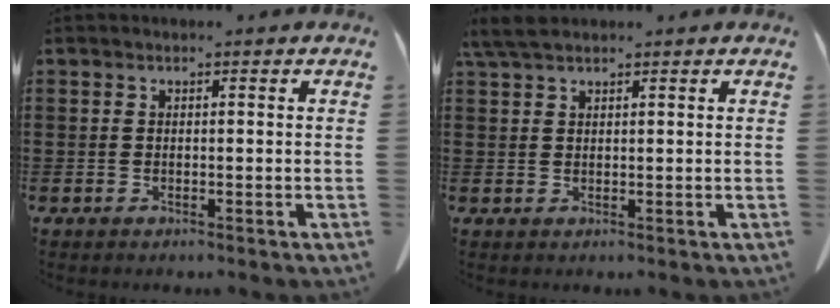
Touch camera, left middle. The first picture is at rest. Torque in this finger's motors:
{"motor_torque": [0.12, 0.08, 0.01, 0.01]}